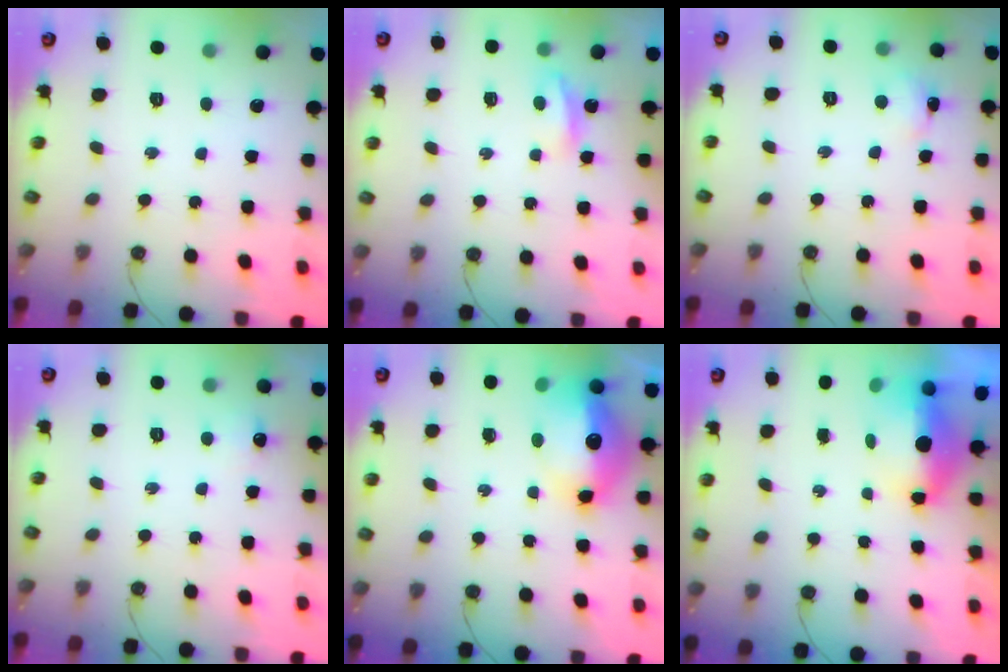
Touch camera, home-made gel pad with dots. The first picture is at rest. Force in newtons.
{"total": 4.4, "press": 4.4, "slide": 0.4}
{"total": 3.2, "press": 3.2, "slide": 0.6}
{"total": 5.0, "press": 4.9, "slide": 0.8}
{"total": 15.1, "press": 14.4, "slide": 4.4}
{"total": 8.4, "press": 7.1, "slide": 4.6}